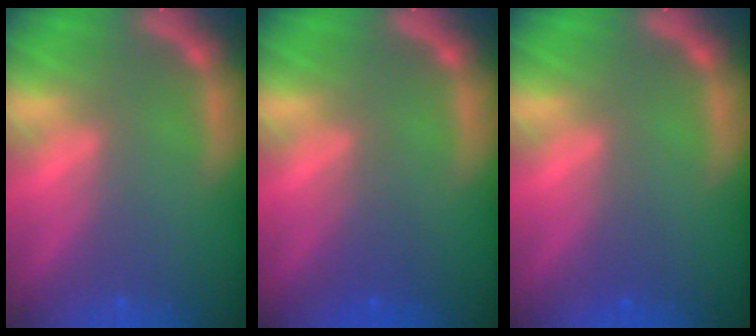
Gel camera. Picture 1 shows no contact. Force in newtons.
{"total": 2.0}
{"total": 1.0}